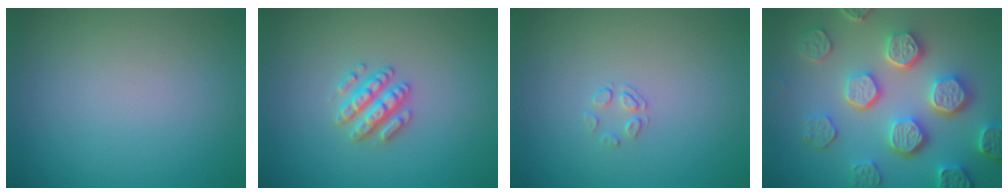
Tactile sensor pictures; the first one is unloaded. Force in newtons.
{"total": 2.6, "press": 2.5, "slide": 0.4}
{"total": 1.1, "press": 0.5, "slide": 1.0}
{"total": 7.3, "press": 5.8, "slide": 4.3}